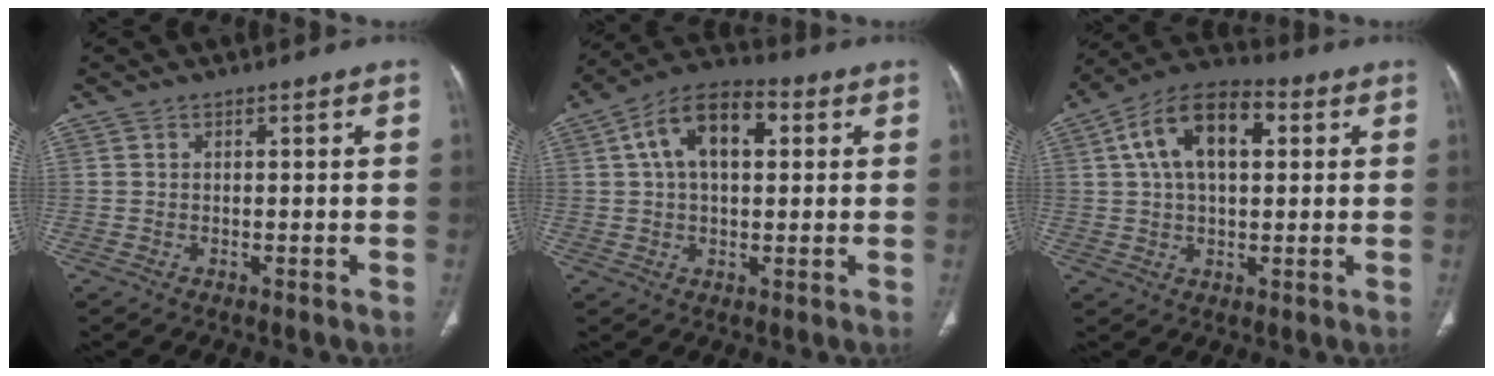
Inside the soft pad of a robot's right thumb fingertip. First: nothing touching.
{"total": 12.6, "force": [3.3, 7.2, 9.8], "torque": [-0.159, 0.024, 0.048]}
{"total": 14.2, "force": [3.8, 7.9, 11.1], "torque": [-0.186, 0.022, 0.058]}